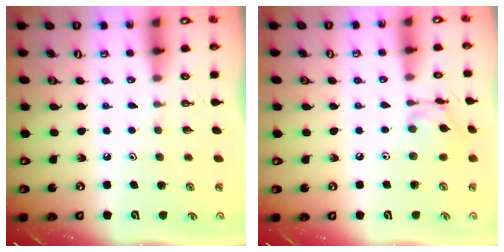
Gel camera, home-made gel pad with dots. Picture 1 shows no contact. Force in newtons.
{"total": 10.2, "press": 10.2, "slide": 0.6}